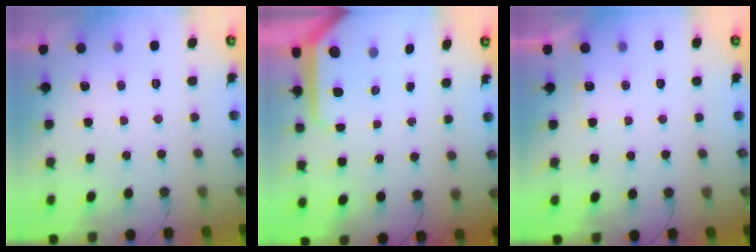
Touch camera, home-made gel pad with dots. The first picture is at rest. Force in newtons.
{"total": 8.4, "press": 8.4, "slide": 0.7}
{"total": 2.8, "press": 2.7, "slide": 0.4}